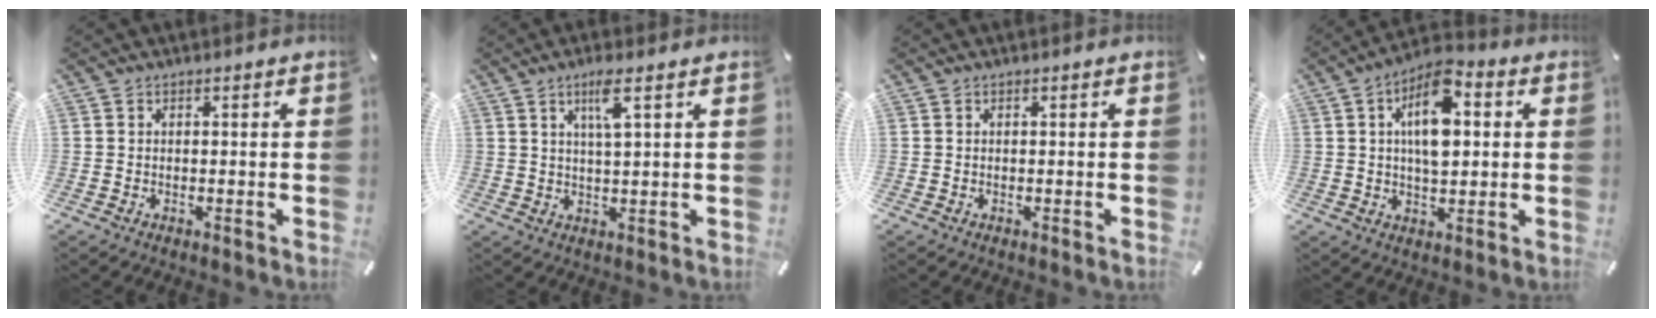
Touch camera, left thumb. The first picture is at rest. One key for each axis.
{"total": 5.6, "fx": 2.7, "fy": 0.6, "fz": 4.9, "tx": -0.095, "ty": -0.001, "tz": 0.041}
{"total": 0.0}
{"total": 11.5, "fx": 2.9, "fy": 6.0, "fz": 9.3, "tx": -0.152, "ty": -0.006, "tz": 0.044}